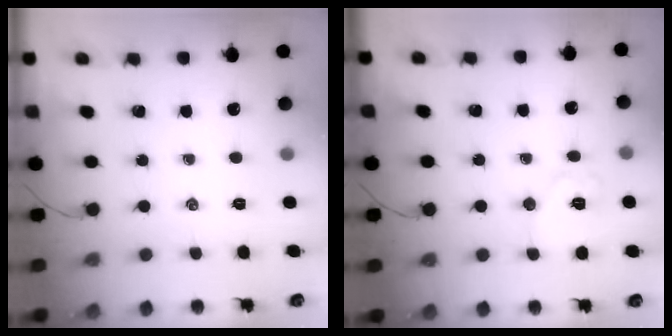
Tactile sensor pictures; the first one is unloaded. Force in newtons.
{"total": 8.6, "press": 8.6, "slide": 0.4}